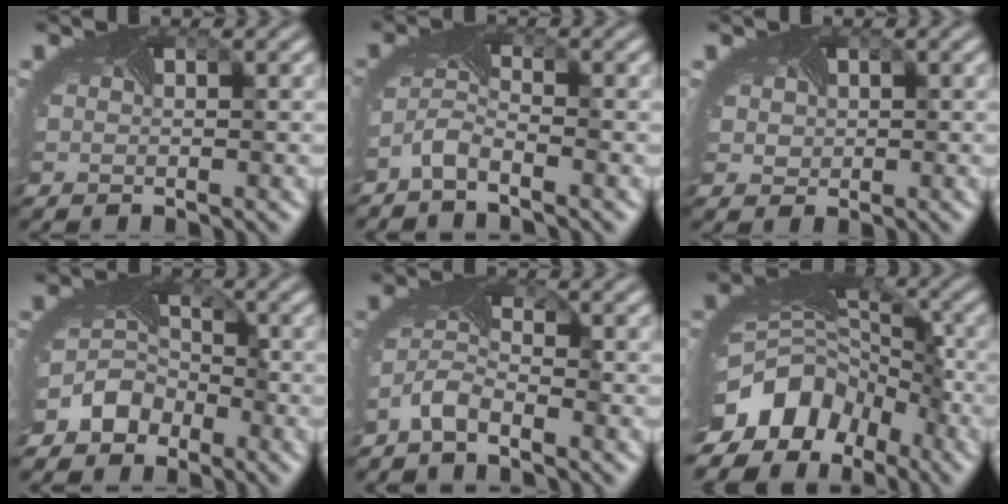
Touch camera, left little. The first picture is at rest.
{"total": 2.3, "force": [-2.1, 0.2, 0.9], "torque": [-0.031, -0.003, -0.050]}
{"total": 1.6, "force": [0.6, 1.4, 0.5], "torque": [-0.014, 0.003, 0.004]}
{"total": 3.8, "force": [-2.6, 2.5, 0.9], "torque": [-0.013, -0.001, -0.059]}
{"total": 2.6, "force": [-2.3, 0.6, 1.1], "torque": [-0.037, -0.005, -0.053]}
{"total": 13.0, "force": [-6.8, 9.1, 6.4], "torque": [-0.132, -0.022, -0.101]}